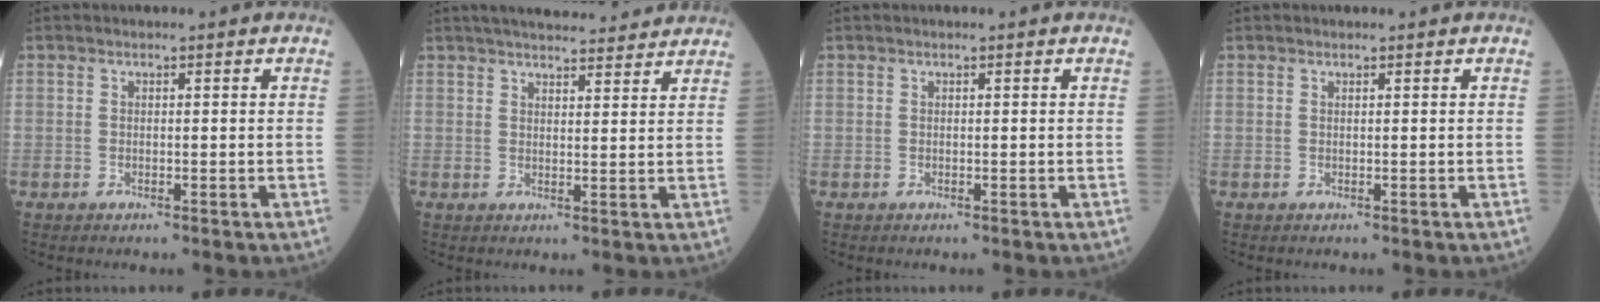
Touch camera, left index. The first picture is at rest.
{"total": 13.6, "force": [12.5, 2.1, 5.0], "torque": [-0.070, 0.026, 0.165]}
{"total": 0.0}
{"total": 0.0}